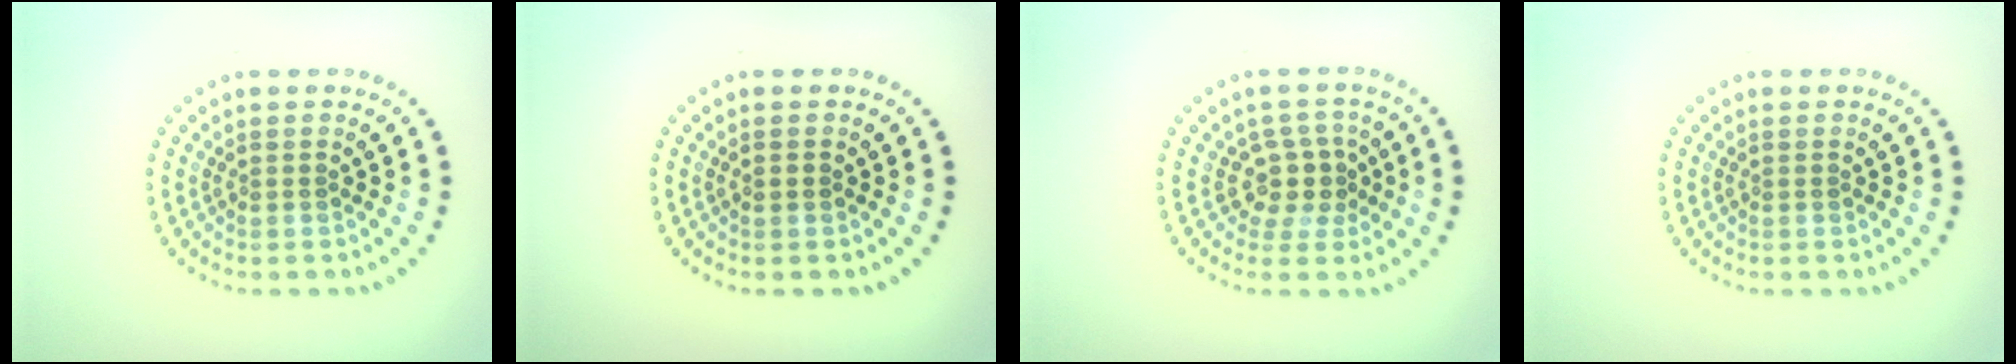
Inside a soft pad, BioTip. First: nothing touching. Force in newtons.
{"total": 0.9, "press": 0.9, "slide": 0.1}
{"total": 2.9, "press": 2.3, "slide": 1.8}
{"total": 0.0}